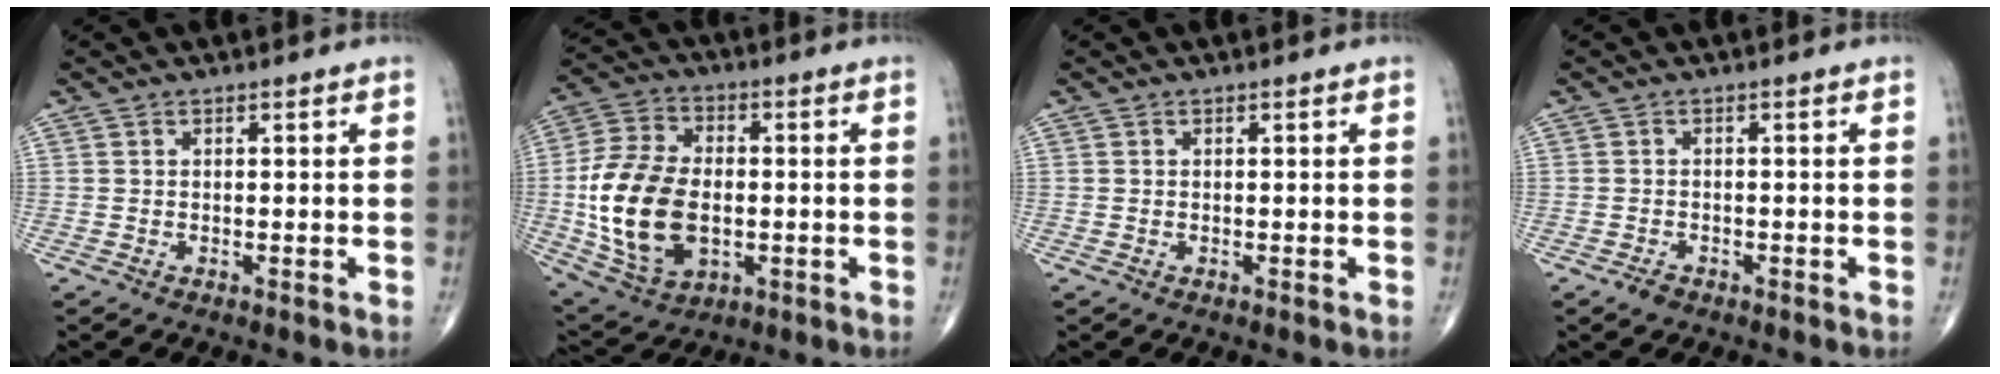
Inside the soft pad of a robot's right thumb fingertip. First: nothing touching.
{"total": 18.9, "force": [-1.8, 11.9, 14.5], "torque": [-0.273, 0.004, -0.021]}
{"total": 0.0}
{"total": 1.7, "force": [-1.2, 1.0, 0.7], "torque": [-0.012, 0.004, -0.019]}